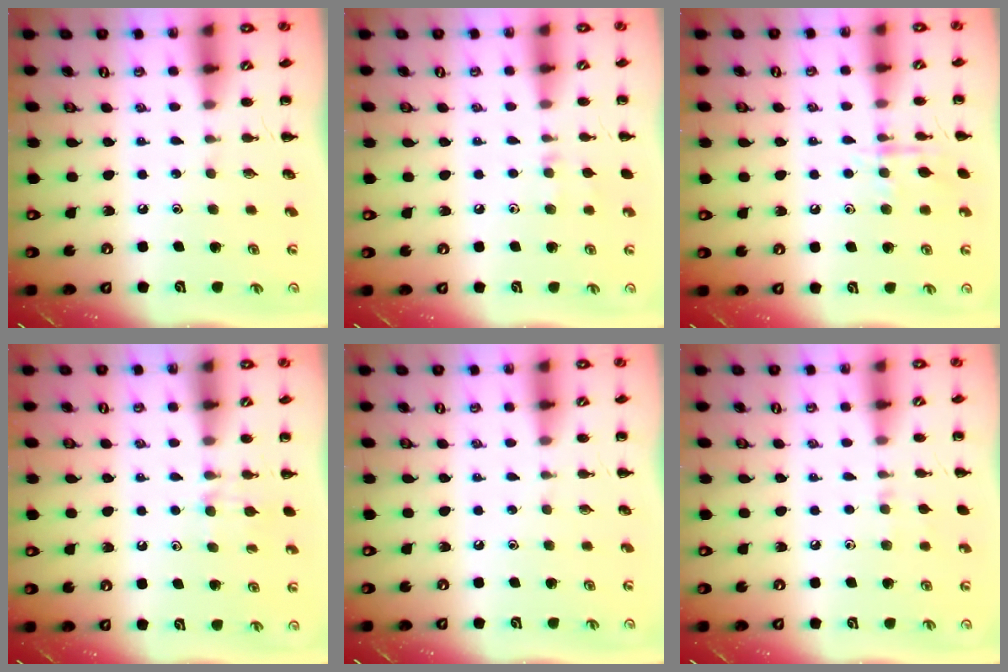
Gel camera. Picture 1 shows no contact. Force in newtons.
{"total": 5.9, "press": 5.6, "slide": 1.8}
{"total": 8.8, "press": 8.8, "slide": 0.6}
{"total": 6.3, "press": 6.0, "slide": 1.9}
{"total": 0.0}
{"total": 4.9, "press": 4.6, "slide": 1.7}